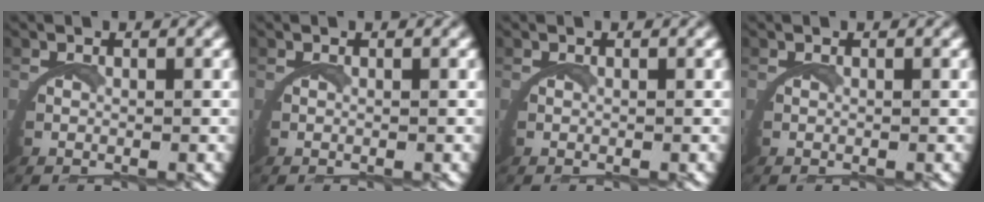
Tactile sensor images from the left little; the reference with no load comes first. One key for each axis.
{"total": 0.0}
{"total": 0.0}
{"total": 0.0}